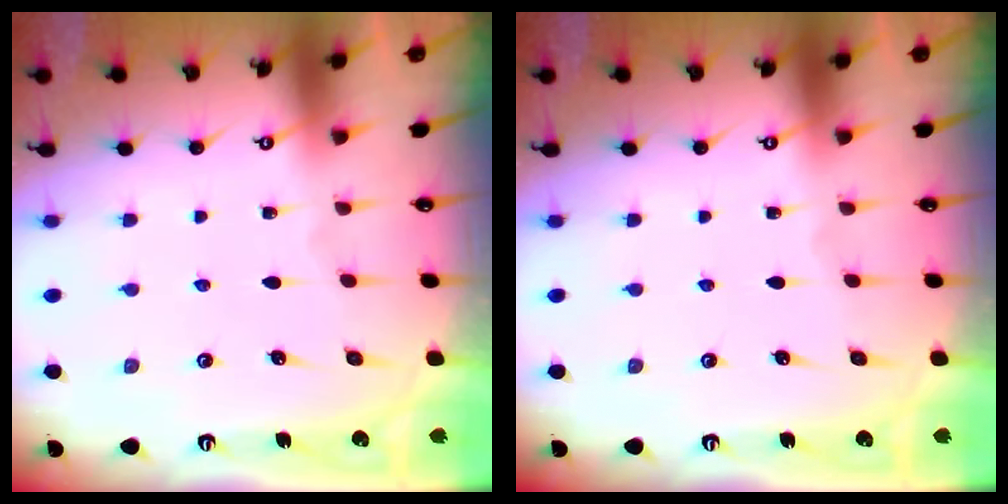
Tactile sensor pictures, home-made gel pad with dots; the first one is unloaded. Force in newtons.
{"total": 0.0}